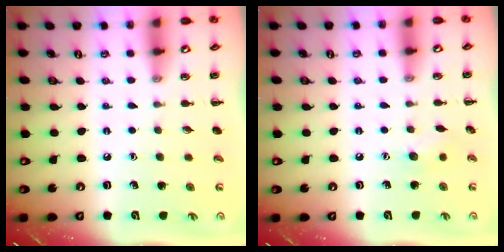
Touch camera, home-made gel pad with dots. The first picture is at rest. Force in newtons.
{"total": 6.2, "press": 6.0, "slide": 1.6}